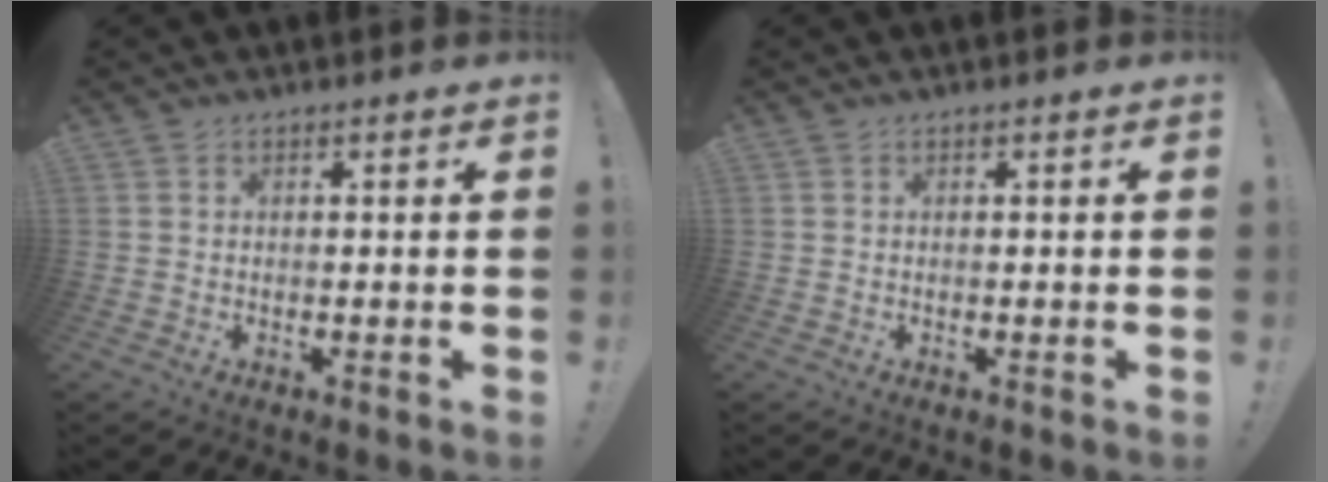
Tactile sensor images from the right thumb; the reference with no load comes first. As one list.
[{"total": 0.0}]